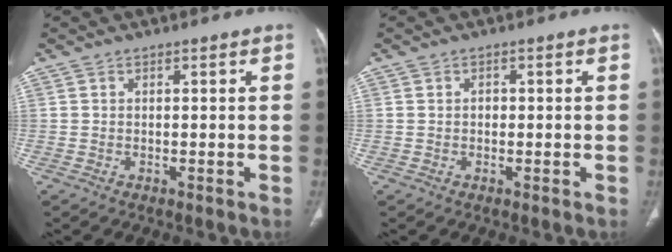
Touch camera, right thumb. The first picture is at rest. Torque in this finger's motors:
{"motor_torque": [0.34, 0.09, 0.23, -0.35, 0.10]}